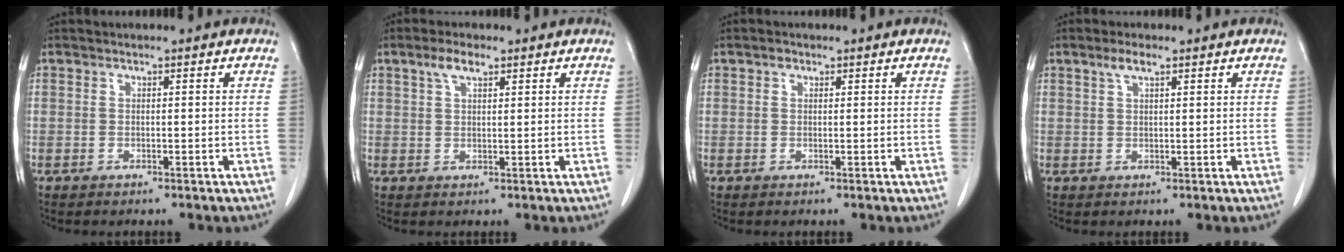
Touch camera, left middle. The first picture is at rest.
{"total": 3.2, "force": [2.0, 1.1, 2.2], "torque": [-0.048, 0.008, 0.040]}
{"total": 0.9, "force": [0.5, 0.6, 0.3], "torque": [-0.005, 0.002, 0.008]}
{"total": 2.3, "force": [1.5, 0.5, 1.7], "torque": [-0.037, 0.006, 0.031]}